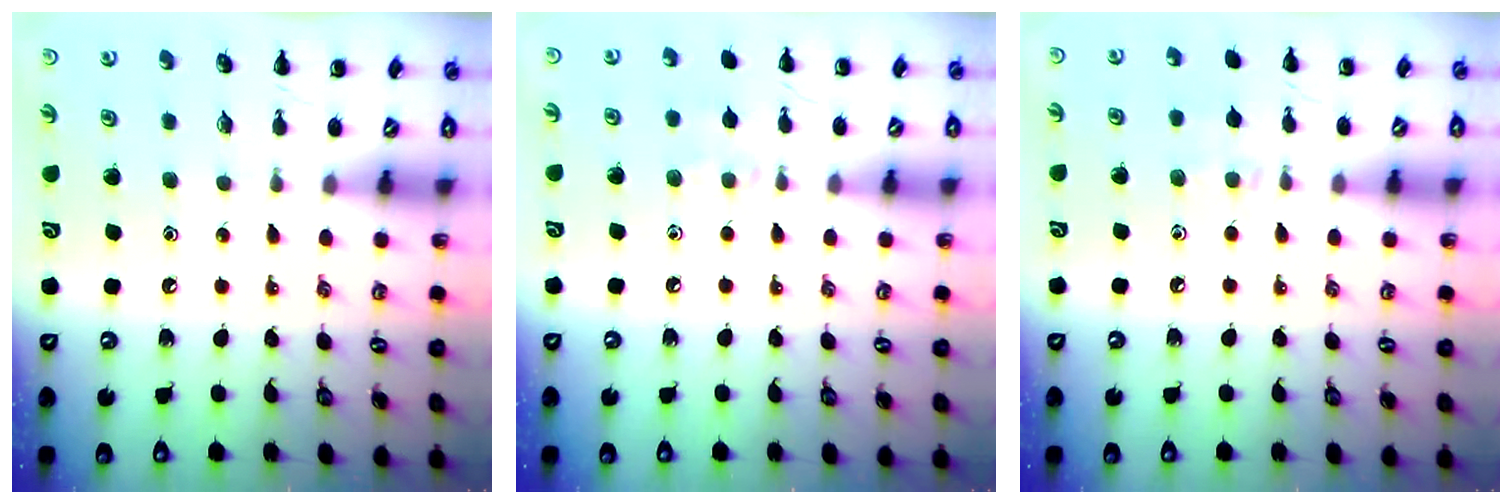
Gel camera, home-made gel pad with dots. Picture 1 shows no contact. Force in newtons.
{"total": 6.1, "press": 5.8, "slide": 2.0}
{"total": 6.4, "press": 6.0, "slide": 2.3}